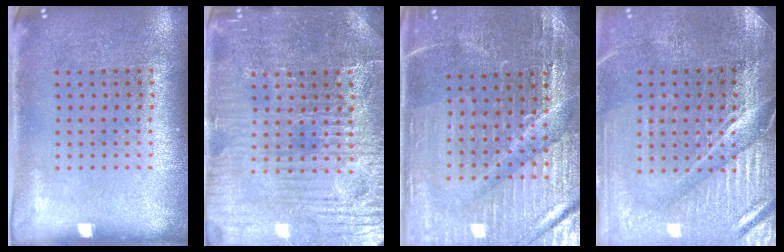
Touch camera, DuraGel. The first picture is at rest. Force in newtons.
{"total": 4.8, "press": 4.6, "slide": 1.3}
{"total": 3.5, "press": 3.5, "slide": 0.6}
{"total": 4.0, "press": 3.7, "slide": 1.5}